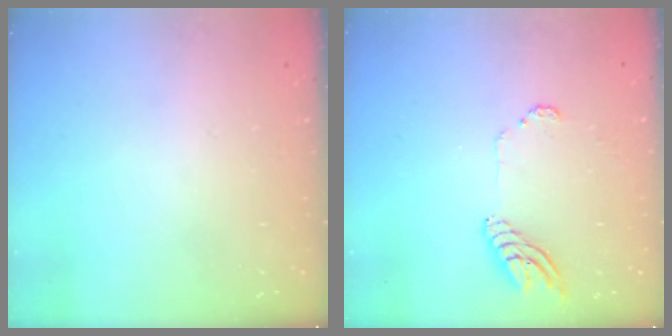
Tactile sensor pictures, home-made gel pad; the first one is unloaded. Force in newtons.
{"total": 9.4, "press": 9.3, "slide": 0.9}